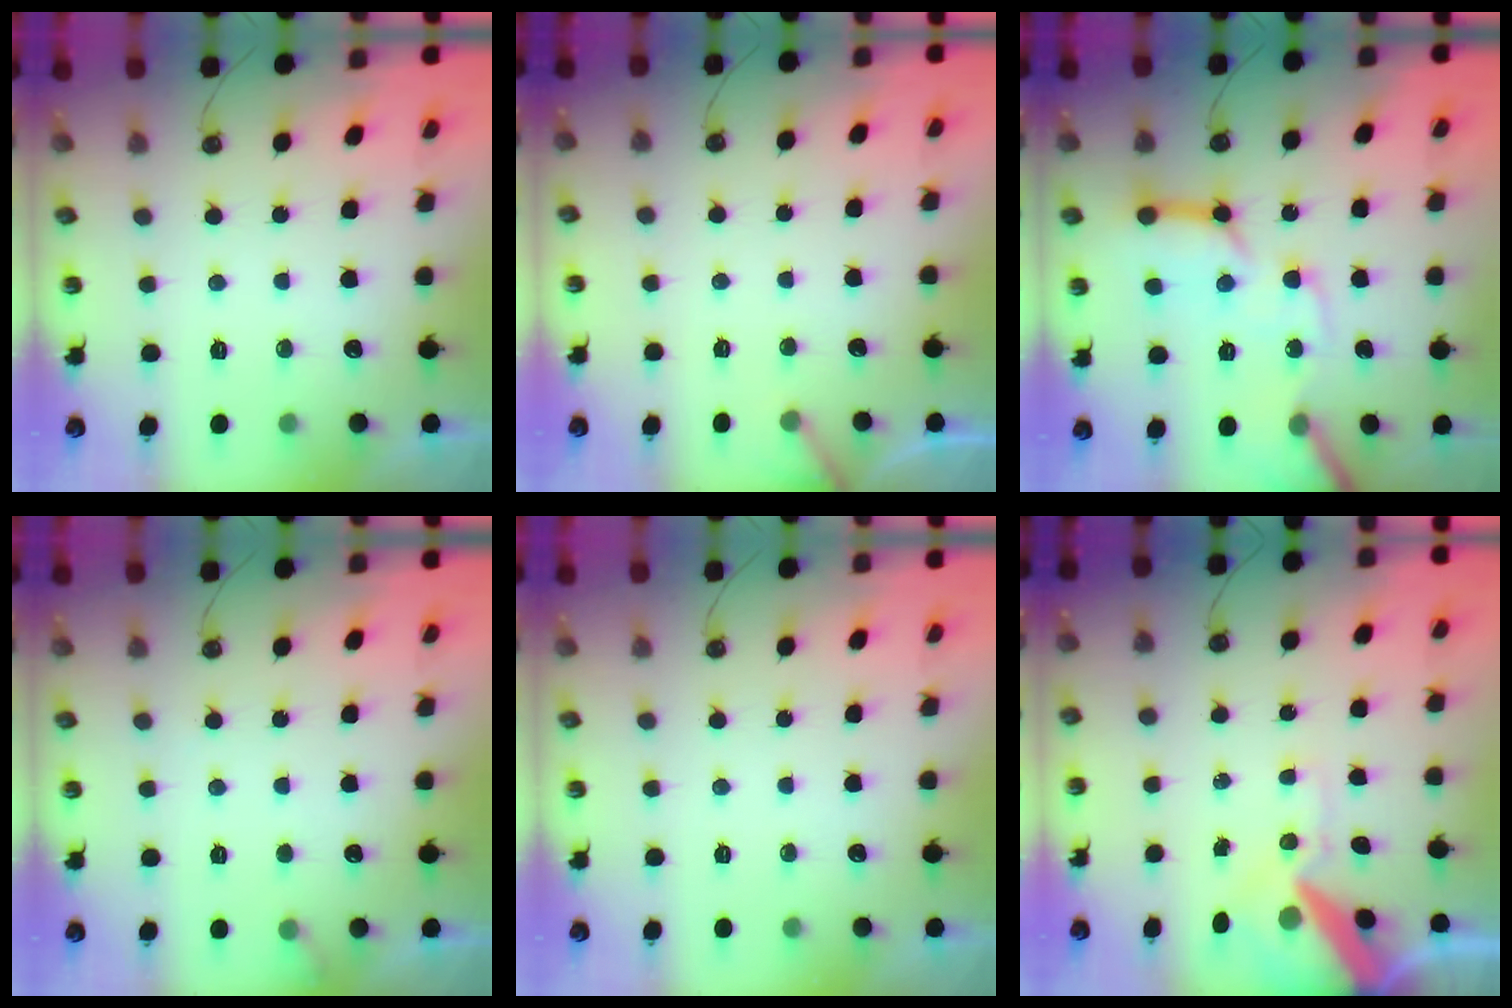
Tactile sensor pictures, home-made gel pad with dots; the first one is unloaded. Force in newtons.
{"total": 3.2, "press": 3.2, "slide": 0.4}
{"total": 16.7, "press": 16.5, "slide": 2.1}
{"total": 4.5, "press": 4.4, "slide": 0.4}
{"total": 0.0}
{"total": 13.4, "press": 13.2, "slide": 1.8}